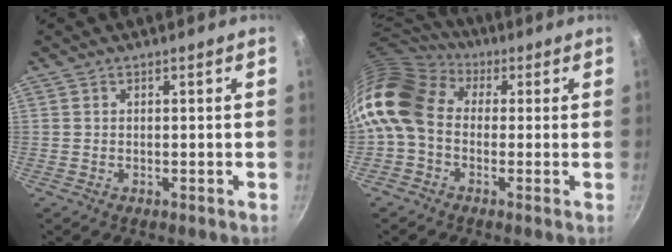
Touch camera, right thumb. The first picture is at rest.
{"total": 15.3, "force": [0.3, 11.6, 9.9], "torque": [-0.197, 0.038, -0.017]}